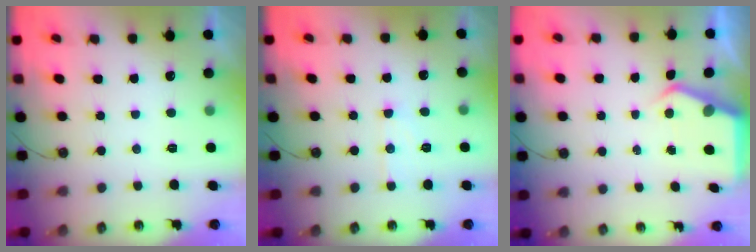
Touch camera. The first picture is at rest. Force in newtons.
{"total": 6.4, "press": 6.4, "slide": 0.5}
{"total": 4.2, "press": 4.1, "slide": 0.6}